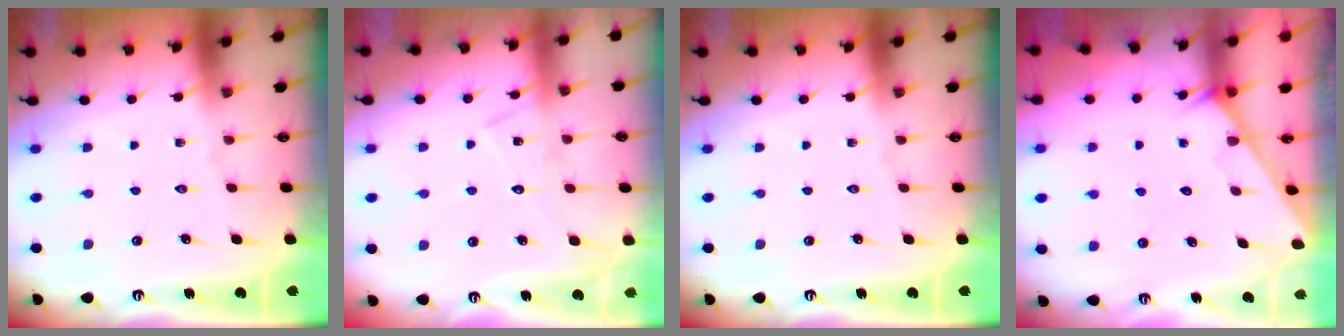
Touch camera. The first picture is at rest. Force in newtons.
{"total": 9.0, "press": 8.9, "slide": 0.5}
{"total": 0.0}
{"total": 1.6, "press": 1.6, "slide": 0.1}